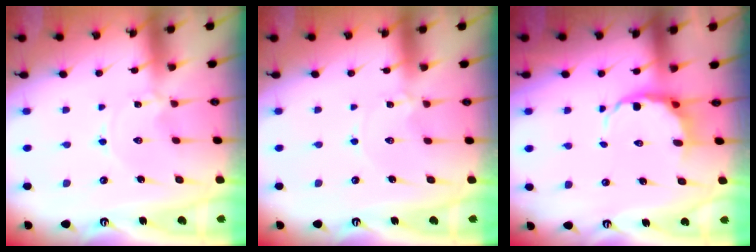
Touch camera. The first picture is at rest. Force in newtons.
{"total": 1.1, "press": 1.1, "slide": 0.1}
{"total": 6.1, "press": 5.7, "slide": 2.2}